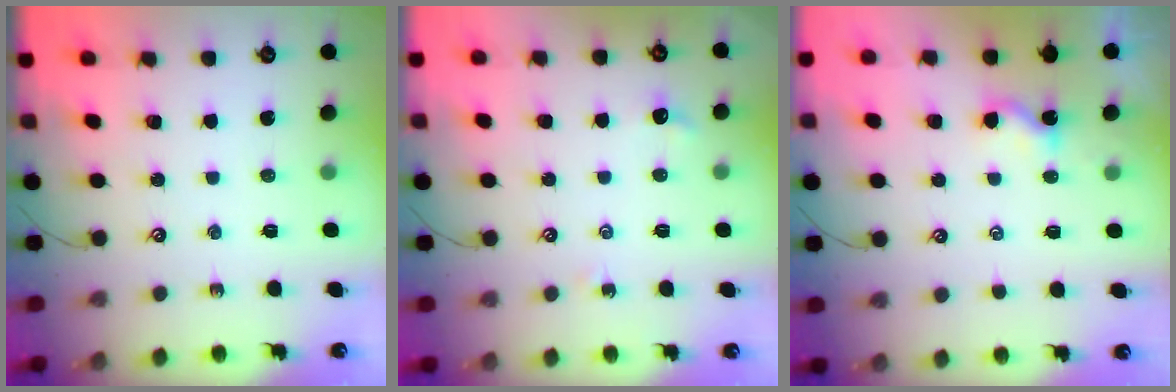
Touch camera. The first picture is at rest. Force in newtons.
{"total": 2.4, "press": 2.3, "slide": 0.6}
{"total": 1.5, "press": 1.5, "slide": 0.2}